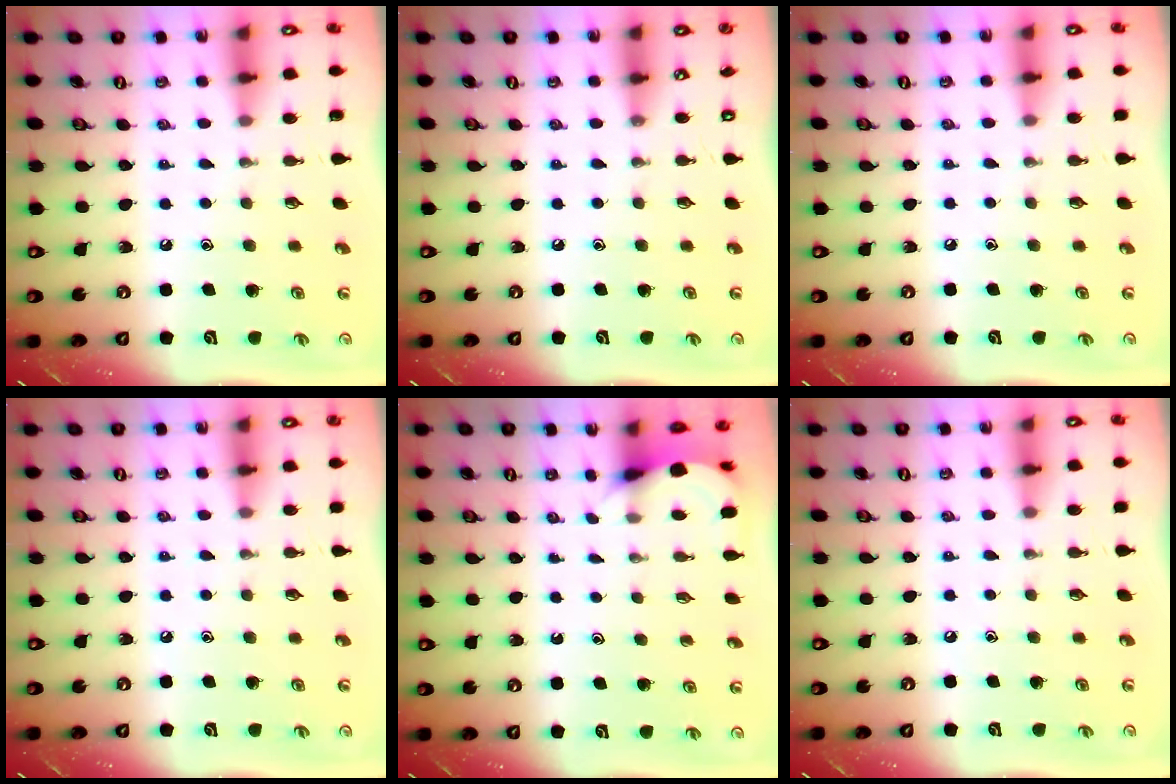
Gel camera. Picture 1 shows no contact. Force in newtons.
{"total": 0.0}
{"total": 0.0}
{"total": 2.6, "press": 2.6, "slide": 0.4}
{"total": 4.6, "press": 4.6, "slide": 0.6}
{"total": 0.9, "press": 0.9, "slide": 0.2}